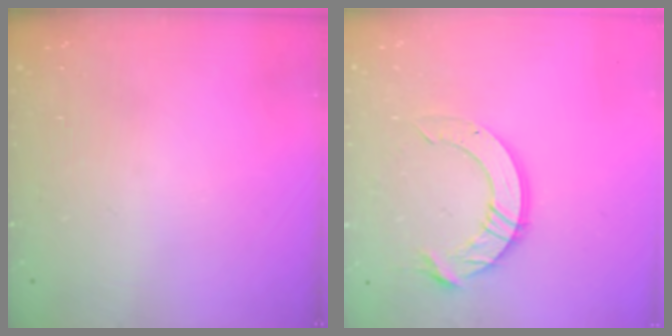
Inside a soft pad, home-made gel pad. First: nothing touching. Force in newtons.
{"total": 12.6, "press": 12.6, "slide": 1.3}